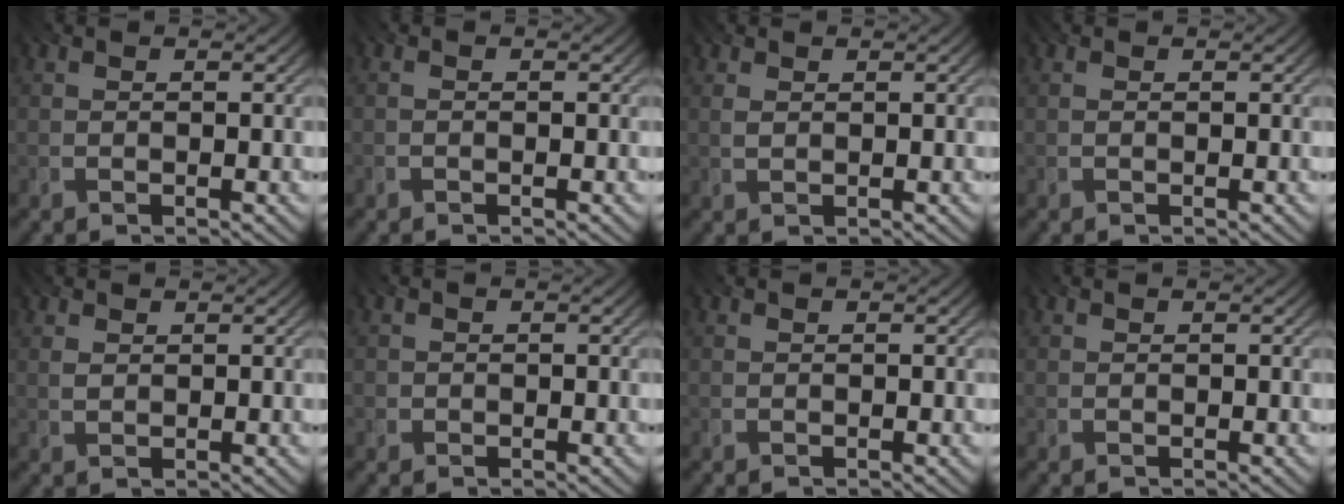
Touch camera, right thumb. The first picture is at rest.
{"total": 0.6, "force": [-0.6, 0.2, 0.3], "torque": [-0.005, -0.001, -0.013]}
{"total": 1.7, "force": [1.0, 0.8, 1.0], "torque": [-0.024, 0.000, 0.017]}
{"total": 0.6, "force": [0.4, 0.3, 0.4], "torque": [-0.010, 0.002, 0.003]}
{"total": 1.9, "force": [1.2, 1.1, 1.1], "torque": [-0.027, 0.002, 0.022]}
{"total": 0.8, "force": [-0.5, 0.5, -0.3], "torque": [0.008, -0.001, -0.011]}
{"total": 0.0}
{"total": 0.0}